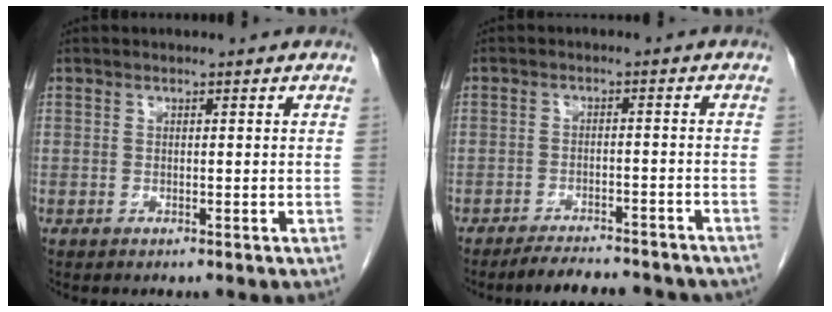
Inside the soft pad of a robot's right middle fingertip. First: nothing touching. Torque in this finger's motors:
{"motor_torque": [1.08, -1.06, 0.09, 0.05]}